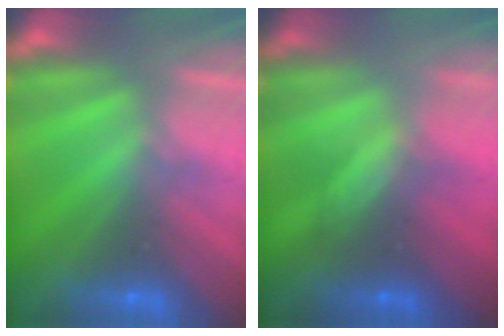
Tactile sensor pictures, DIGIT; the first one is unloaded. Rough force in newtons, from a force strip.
{"total": 1.6}